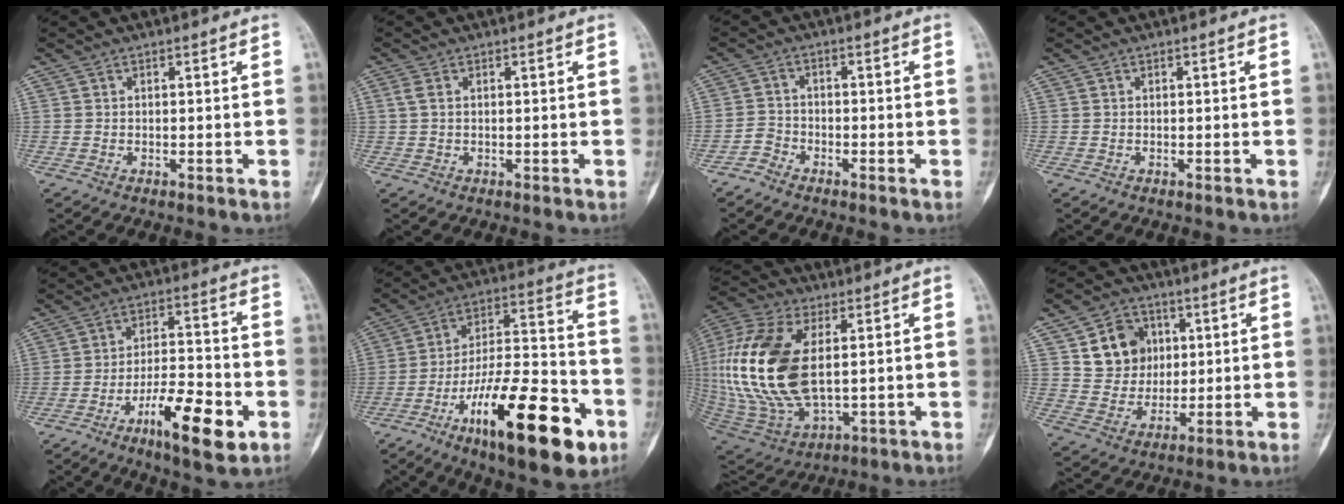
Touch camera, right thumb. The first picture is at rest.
{"total": 1.8, "force": [0.5, 1.1, 1.3], "torque": [-0.040, 0.007, 0.011]}
{"total": 2.7, "force": [-2.2, 1.4, 0.2], "torque": [0.002, 0.011, -0.051]}
{"total": 0.0}
{"total": 13.5, "force": [-6.1, 4.1, 11.3], "torque": [-0.178, 0.029, -0.097]}
{"total": 25.4, "force": [-11.8, 8.3, 20.9], "torque": [-0.318, 0.062, -0.188]}
{"total": 24.1, "force": [2.7, 13.1, 20.1], "torque": [-0.436, -0.016, 0.054]}
{"total": 10.9, "force": [3.4, 9.3, 4.7], "torque": [-0.032, -0.010, 0.065]}